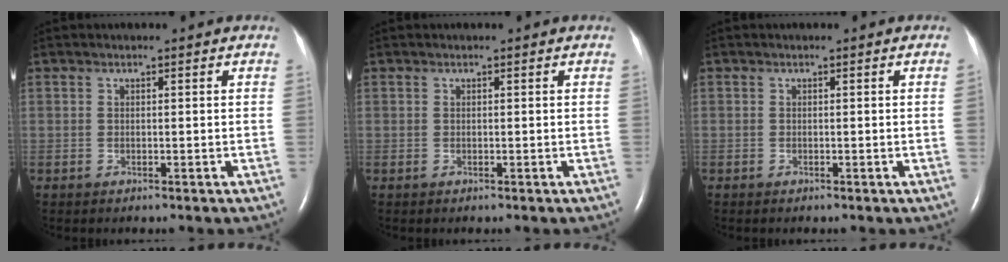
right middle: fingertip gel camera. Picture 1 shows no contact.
{"total": 0.0}
{"total": 0.6, "force": [0.0, -0.3, 0.5], "torque": [-0.008, -0.001, -0.001]}